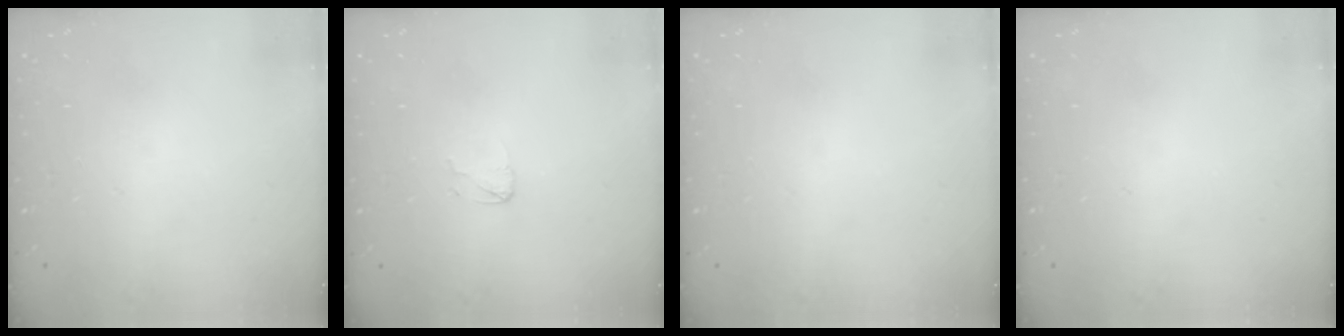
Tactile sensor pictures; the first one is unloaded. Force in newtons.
{"total": 2.9, "press": 2.9, "slide": 0.2}
{"total": 0.0}
{"total": 0.0}